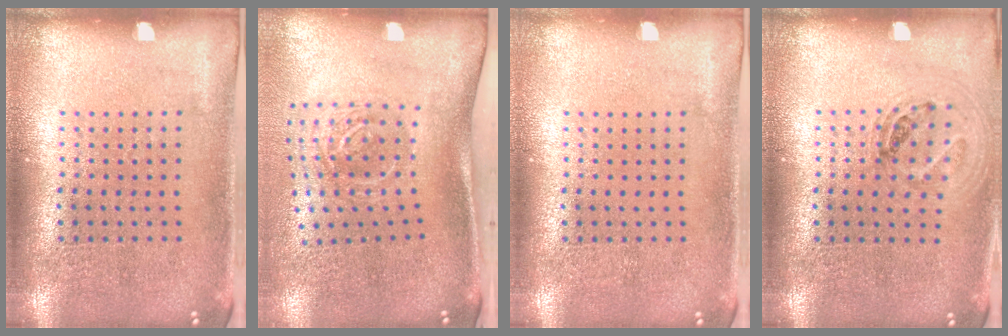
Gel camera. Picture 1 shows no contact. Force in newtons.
{"total": 2.0, "press": 1.3, "slide": 1.5}
{"total": 0.0}
{"total": 0.9, "press": 0.9, "slide": 0.2}